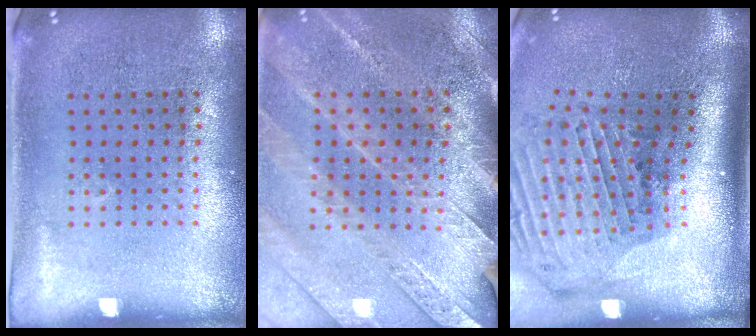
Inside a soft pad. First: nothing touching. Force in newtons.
{"total": 2.9, "press": 2.8, "slide": 0.4}
{"total": 3.0, "press": 2.1, "slide": 2.0}